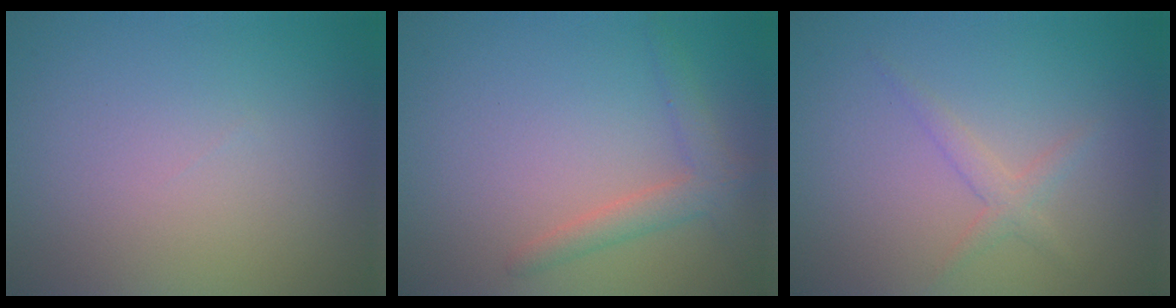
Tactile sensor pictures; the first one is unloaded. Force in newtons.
{"total": 2.6, "press": 2.6, "slide": 0.0}
{"total": 1.6, "press": 1.6, "slide": 0.1}